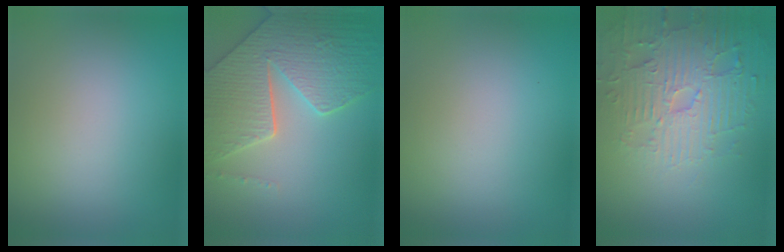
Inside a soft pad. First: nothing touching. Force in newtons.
{"total": 8.0, "press": 6.1, "slide": 5.2}
{"total": 0.0}
{"total": 4.8, "press": 4.7, "slide": 0.6}